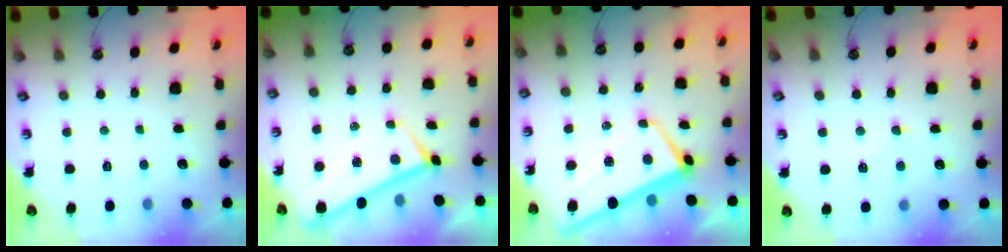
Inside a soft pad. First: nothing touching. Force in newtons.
{"total": 0.0}
{"total": 0.9, "press": 0.2, "slide": 0.9}
{"total": 2.7, "press": 2.7, "slide": 0.4}